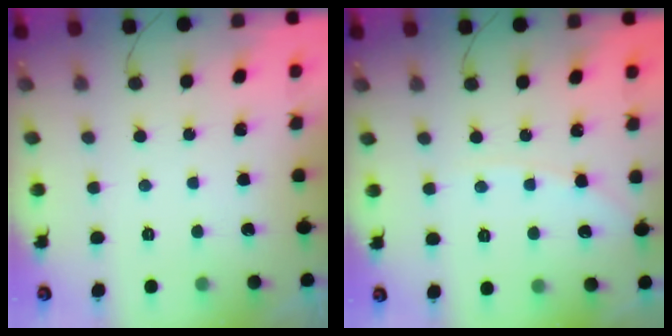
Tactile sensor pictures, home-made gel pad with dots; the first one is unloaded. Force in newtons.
{"total": 5.4, "press": 5.3, "slide": 0.9}